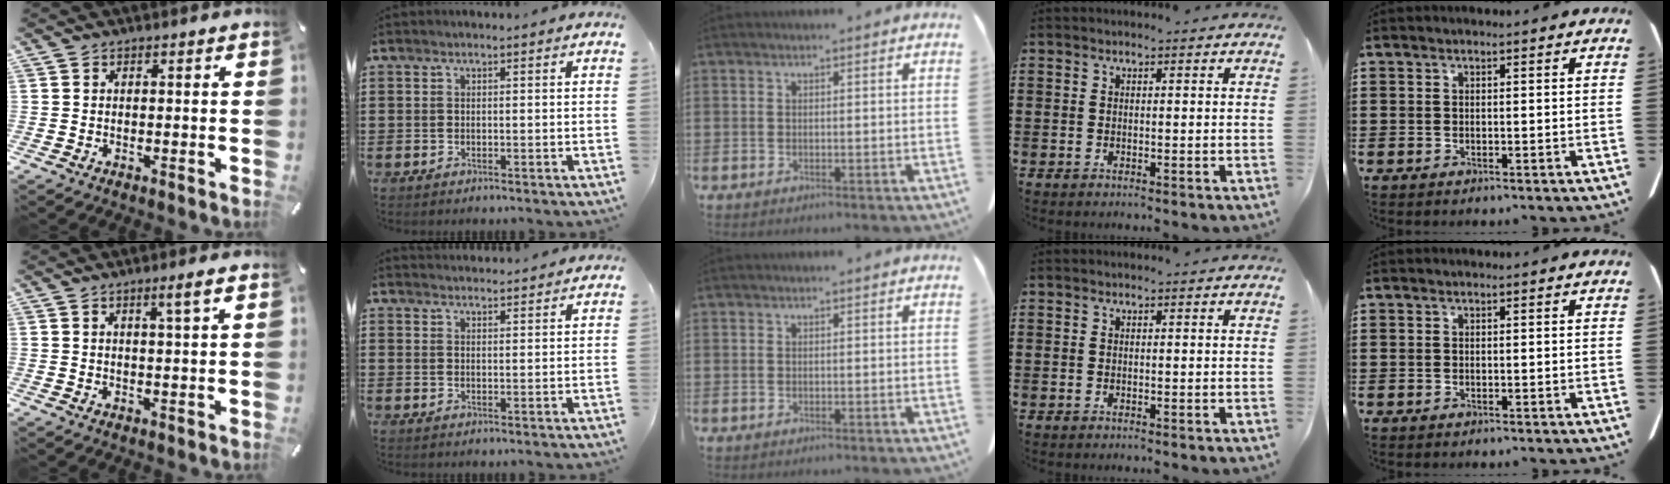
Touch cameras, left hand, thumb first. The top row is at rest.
{"thumb": {"total": 3.9, "force": [1.9, 0.2, 3.4], "torque": [-0.060, -0.003, 0.028]}, "index": {"total": 2.1, "force": [2.1, 0.1, -0.1], "torque": [-0.003, -0.002, 0.041]}}